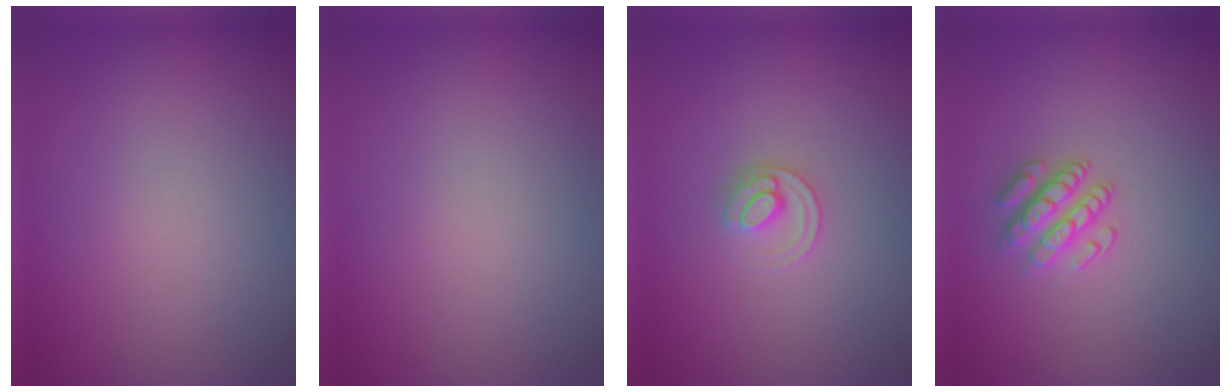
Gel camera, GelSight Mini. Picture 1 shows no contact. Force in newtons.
{"total": 0.0}
{"total": 2.1, "press": 2.1, "slide": 0.2}
{"total": 2.7, "press": 2.5, "slide": 1.2}